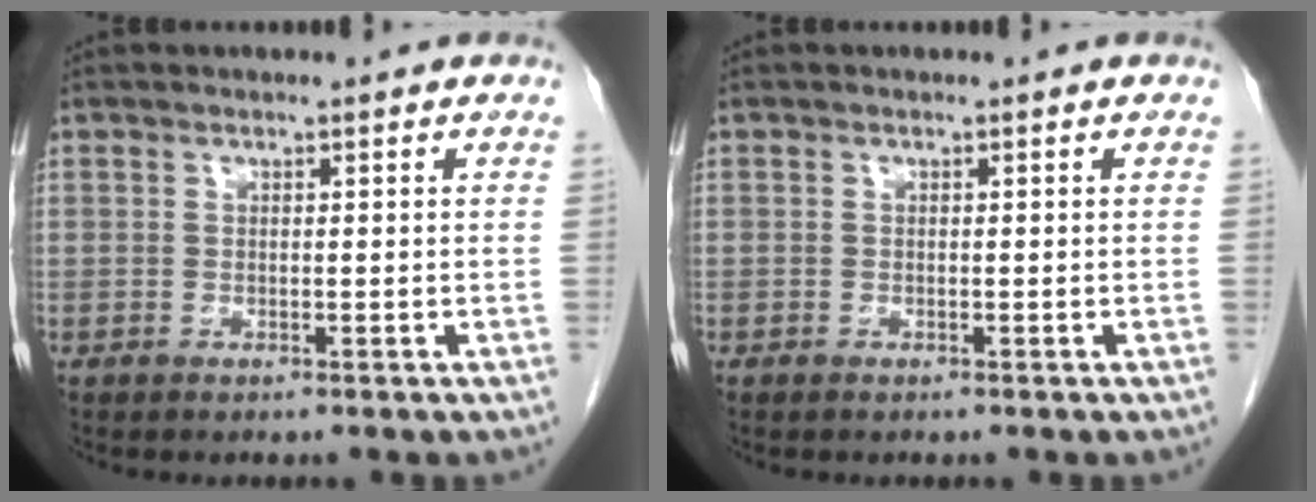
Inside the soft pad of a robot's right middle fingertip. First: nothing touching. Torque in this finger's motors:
{"motor_torque": [0.49, -0.53, -0.04, -0.16]}